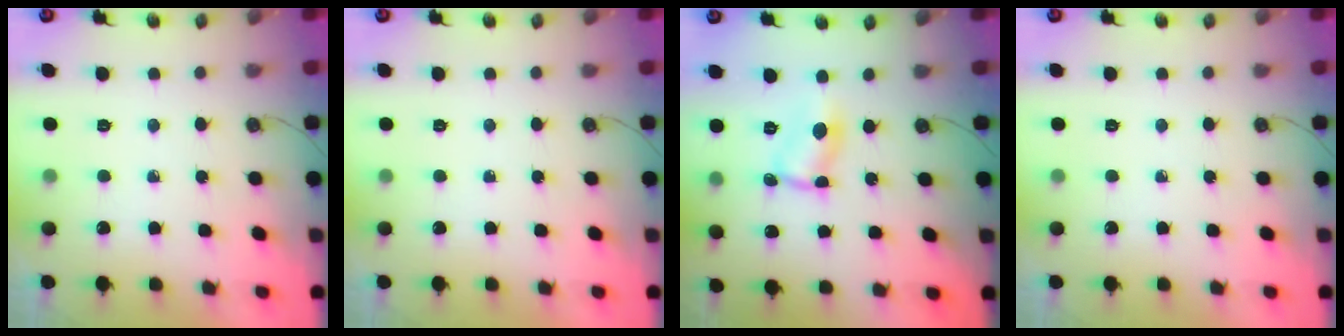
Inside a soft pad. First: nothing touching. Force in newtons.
{"total": 0.0}
{"total": 3.3, "press": 3.3, "slide": 0.1}
{"total": 0.0}